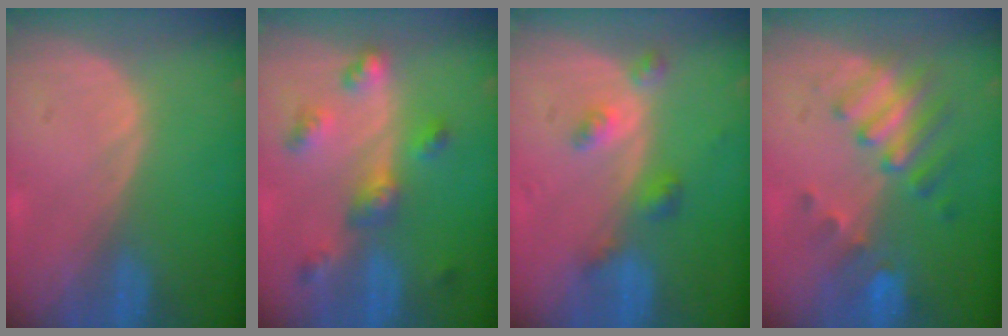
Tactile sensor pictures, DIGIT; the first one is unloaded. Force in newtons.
{"total": 6.6, "press": 5.8, "slide": 3.1}
{"total": 4.3, "press": 4.0, "slide": 1.7}
{"total": 7.7, "press": 6.9, "slide": 3.3}